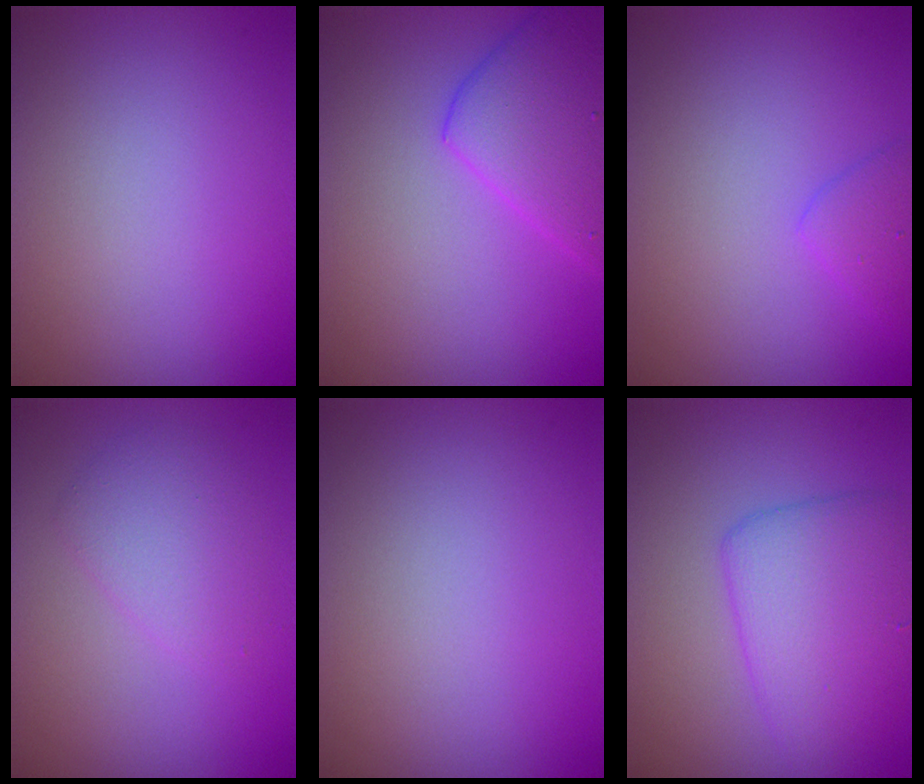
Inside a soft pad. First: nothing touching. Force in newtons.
{"total": 5.2, "press": 5.2, "slide": 0.2}
{"total": 1.7, "press": 1.7, "slide": 0.1}
{"total": 2.6, "press": 2.6, "slide": 0.2}
{"total": 0.0}
{"total": 4.9, "press": 4.9, "slide": 0.2}